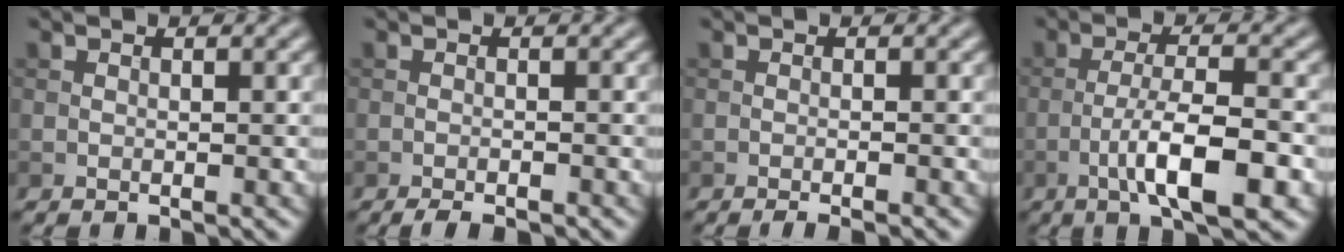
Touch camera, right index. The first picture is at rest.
{"total": 2.0, "force": [-1.5, 0.3, 1.1], "torque": [-0.019, 0.000, -0.026]}
{"total": 1.8, "force": [-1.1, 0.3, 1.4], "torque": [-0.013, 0.001, -0.020]}
{"total": 6.9, "force": [-2.7, 1.7, 6.2], "torque": [-0.108, 0.005, -0.048]}